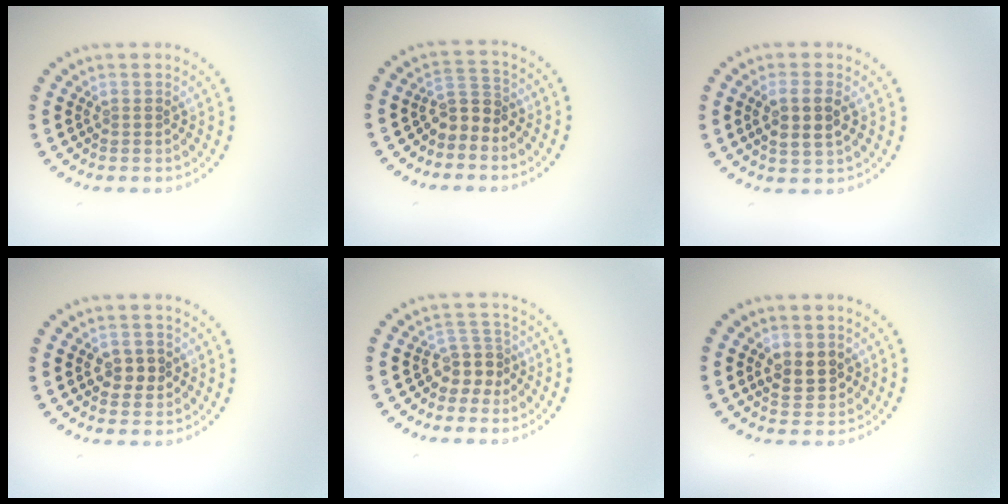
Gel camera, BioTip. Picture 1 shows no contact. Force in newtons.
{"total": 2.2, "press": 1.9, "slide": 1.3}
{"total": 2.9, "press": 2.8, "slide": 0.9}
{"total": 2.4, "press": 2.4, "slide": 0.3}
{"total": 2.7, "press": 2.0, "slide": 1.8}
{"total": 2.9, "press": 2.9, "slide": 0.4}